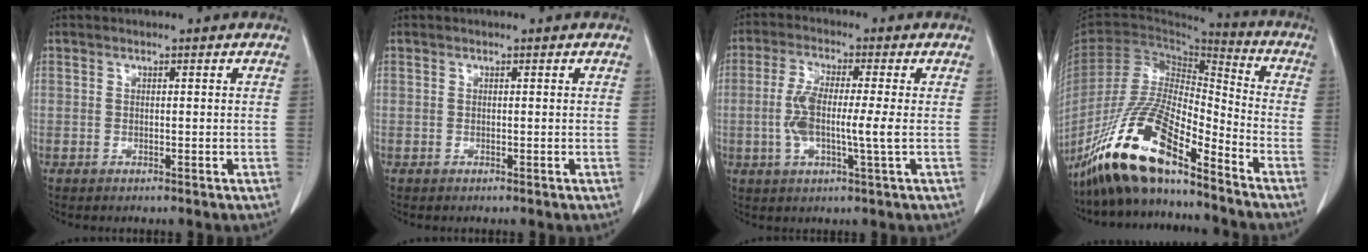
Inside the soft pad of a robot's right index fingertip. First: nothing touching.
{"total": 0.0}
{"total": 7.6, "force": [-0.7, 0.7, 7.6], "torque": [-0.153, 0.002, -0.015]}
{"total": 17.0, "force": [-12.5, 3.4, 11.0], "torque": [-0.216, -0.011, -0.233]}